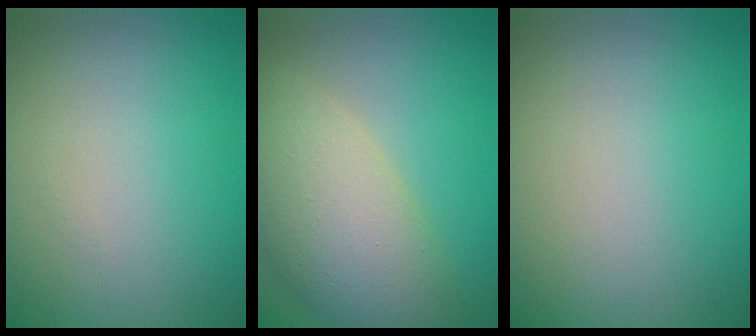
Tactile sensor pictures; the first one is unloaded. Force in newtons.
{"total": 7.5, "press": 7.5, "slide": 0.6}
{"total": 0.0}